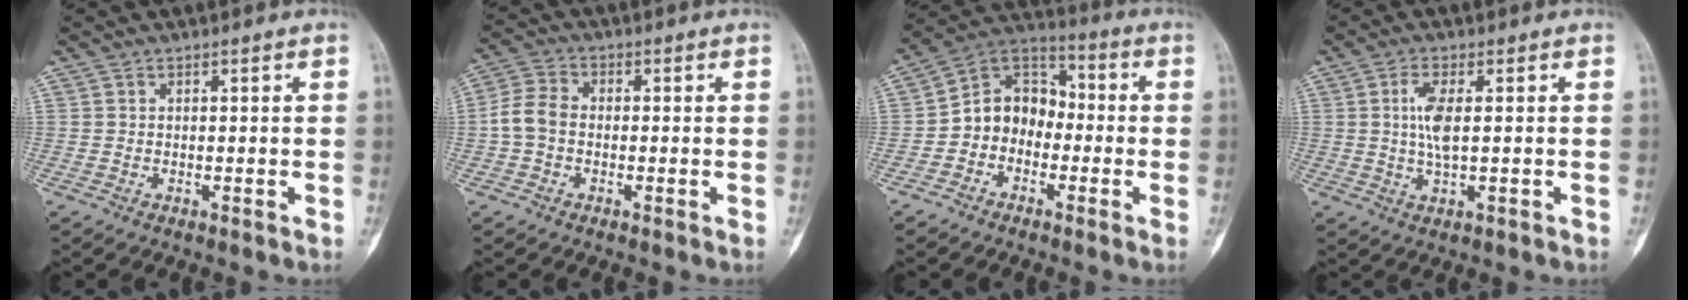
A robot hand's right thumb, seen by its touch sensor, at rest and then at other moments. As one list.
[{"total": 5.6, "force": [-0.9, 4.2, 3.7], "torque": [-0.074, 0.017, -0.027]}, {"total": 10.2, "force": [-2.1, 8.3, 5.5], "torque": [-0.064, 0.050, -0.055]}, {"total": 5.4, "force": [0.5, 1.6, 5.2], "torque": [-0.116, -0.004, 0.010]}]